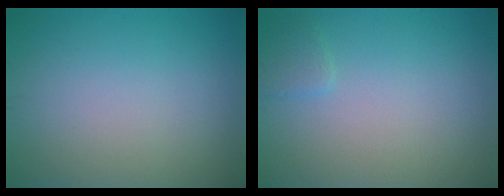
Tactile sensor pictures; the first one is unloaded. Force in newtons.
{"total": 1.0, "press": 1.0, "slide": 0.1}